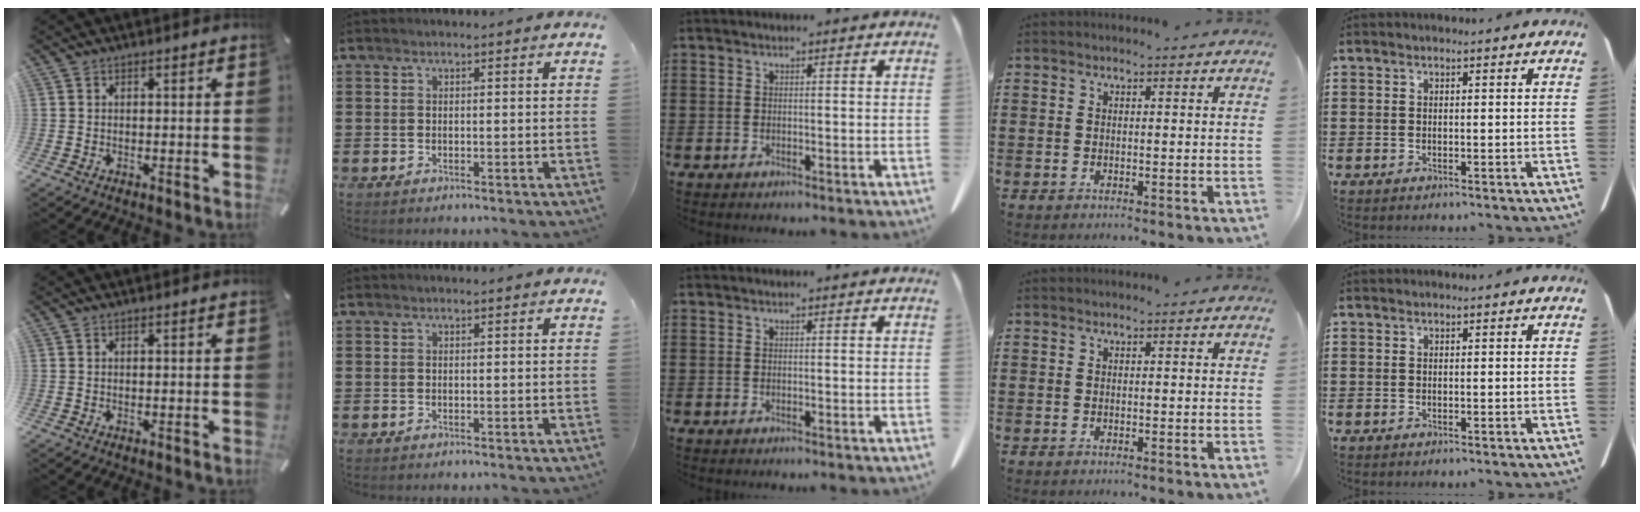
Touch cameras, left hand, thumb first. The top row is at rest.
{}